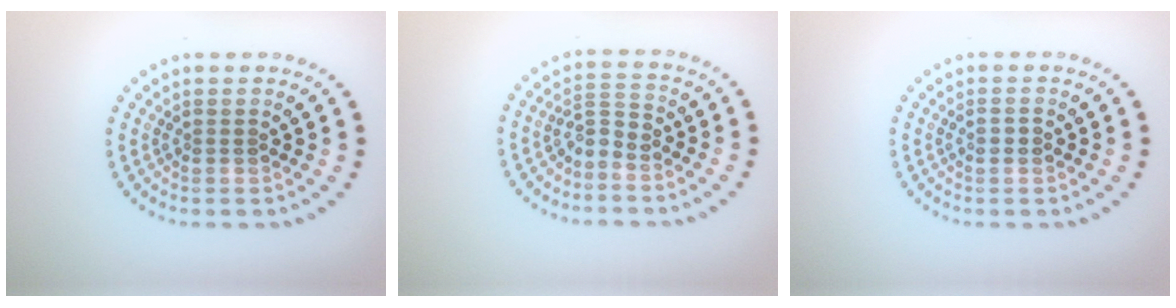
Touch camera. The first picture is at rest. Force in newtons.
{"total": 2.3, "press": 1.5, "slide": 1.7}
{"total": 1.1, "press": 1.0, "slide": 0.4}